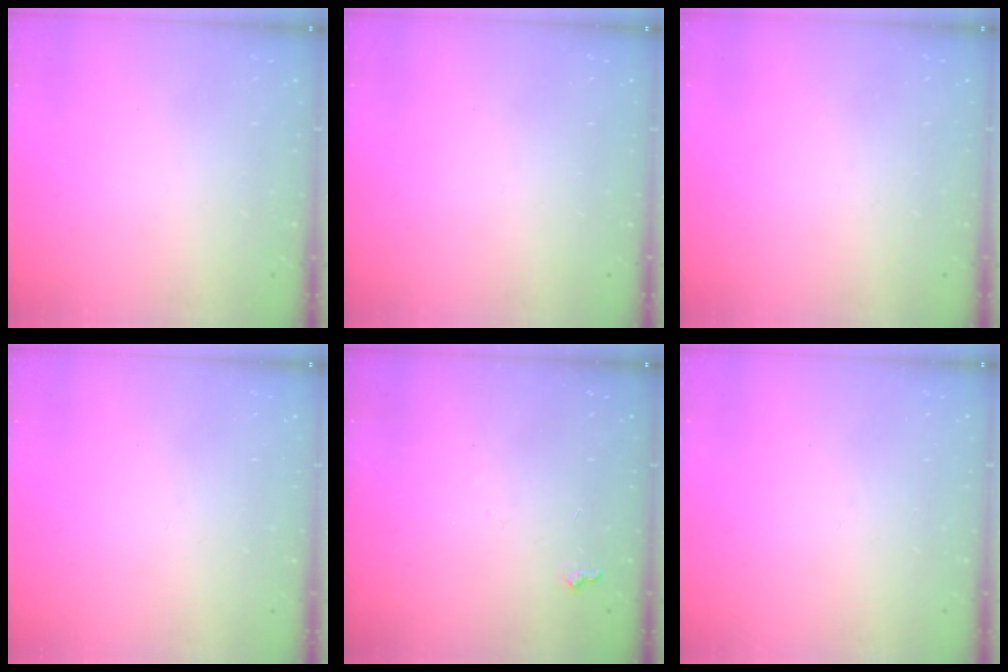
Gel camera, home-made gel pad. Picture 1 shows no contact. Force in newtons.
{"total": 0.0}
{"total": 0.0}
{"total": 0.0}
{"total": 7.3, "press": 7.3, "slide": 0.8}
{"total": 0.0}